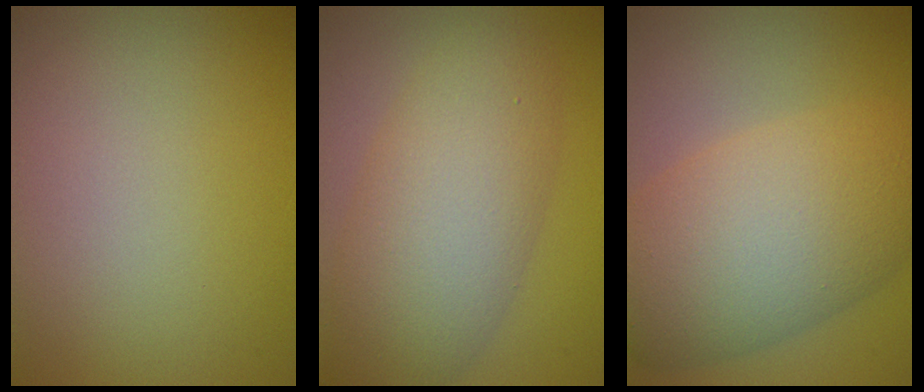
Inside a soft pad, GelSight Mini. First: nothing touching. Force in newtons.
{"total": 7.8, "press": 7.8, "slide": 0.5}
{"total": 10.3, "press": 10.3, "slide": 0.5}